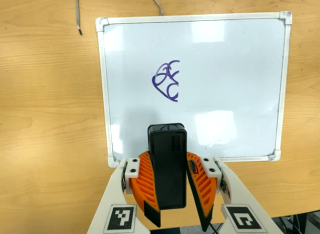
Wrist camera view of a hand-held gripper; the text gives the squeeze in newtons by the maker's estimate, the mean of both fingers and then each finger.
{"total": 10.4, "left": 10.0, "right": 10.8}